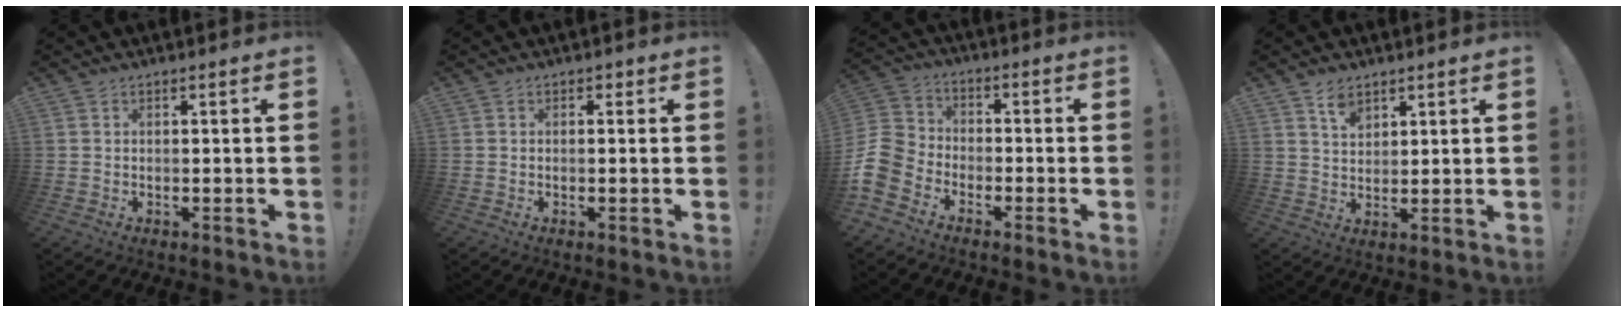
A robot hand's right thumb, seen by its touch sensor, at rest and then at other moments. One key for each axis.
{"total": 0.7, "fx": 0.1, "fy": 0.6, "fz": 0.4, "tx": 0.007, "ty": -0.003, "tz": -0.002}
{"total": 10.8, "fx": -6.8, "fy": 7.1, "fz": 4.4, "tx": -0.102, "ty": 0.044, "tz": -0.128}
{"total": 5.3, "fx": 3.7, "fy": 3.0, "fz": 2.4, "tx": -0.033, "ty": -0.020, "tz": 0.065}